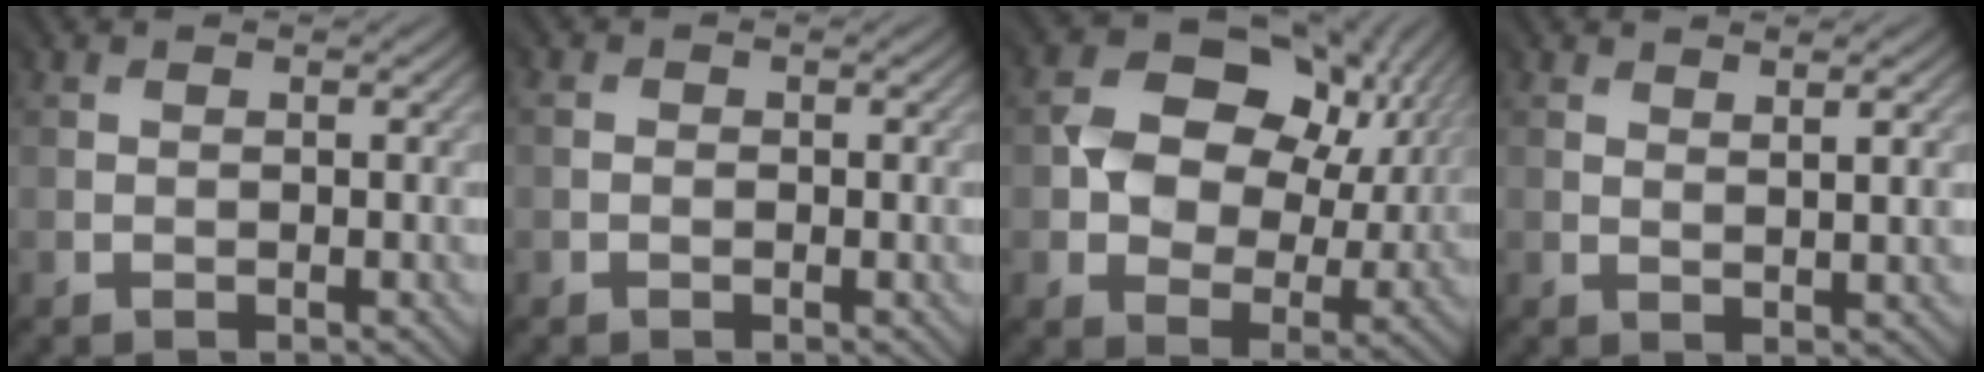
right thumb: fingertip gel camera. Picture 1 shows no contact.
{"total": 0.5, "force": [-0.4, 0.2, -0.1], "torque": [-0.002, 0.000, -0.008]}
{"total": 12.3, "force": [2.9, 8.9, 7.9], "torque": [-0.140, 0.003, 0.050]}
{"total": 1.9, "force": [1.7, 0.0, 0.9], "torque": [-0.023, -0.004, 0.038]}